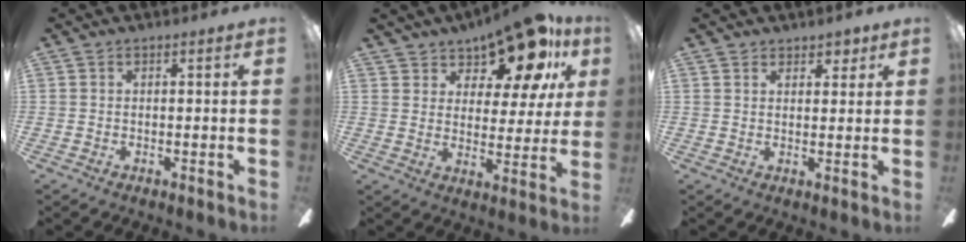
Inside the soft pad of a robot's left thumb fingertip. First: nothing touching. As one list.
[{"total": 14.5, "force": [11.5, 5.2, 7.1], "torque": [-0.120, -0.075, 0.200]}, {"total": 3.1, "force": [2.5, 1.6, 0.9], "torque": [-0.007, -0.007, 0.042]}]